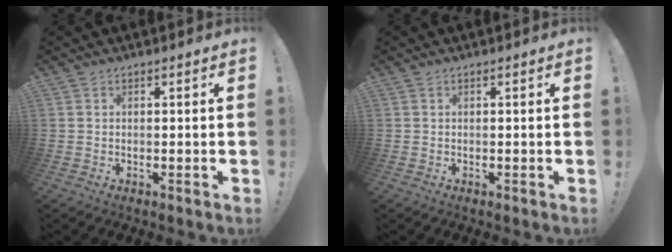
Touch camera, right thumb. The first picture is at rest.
{"total": 0.0}